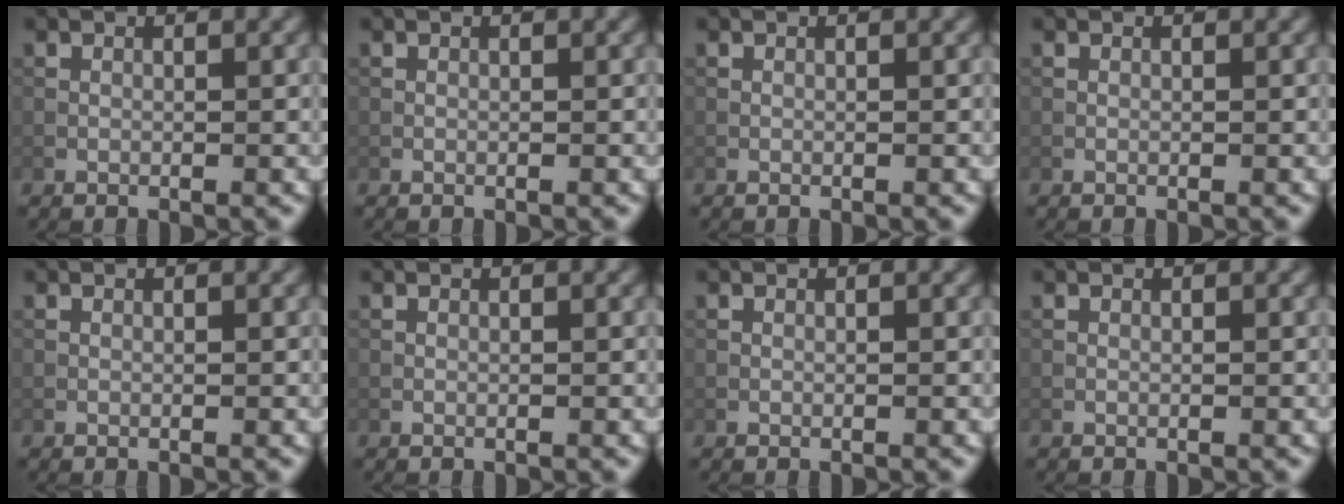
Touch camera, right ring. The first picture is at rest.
{"total": 0.0}
{"total": 0.0}
{"total": 0.0}
{"total": 0.0}
{"total": 0.0}
{"total": 0.0}
{"total": 0.0}